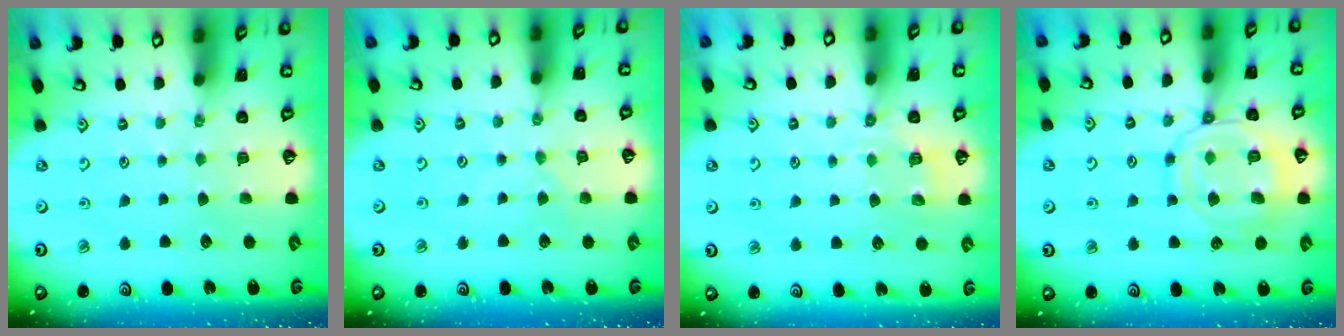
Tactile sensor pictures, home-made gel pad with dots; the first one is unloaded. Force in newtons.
{"total": 0.0}
{"total": 5.1, "press": 4.8, "slide": 1.5}
{"total": 13.4, "press": 13.3, "slide": 1.2}